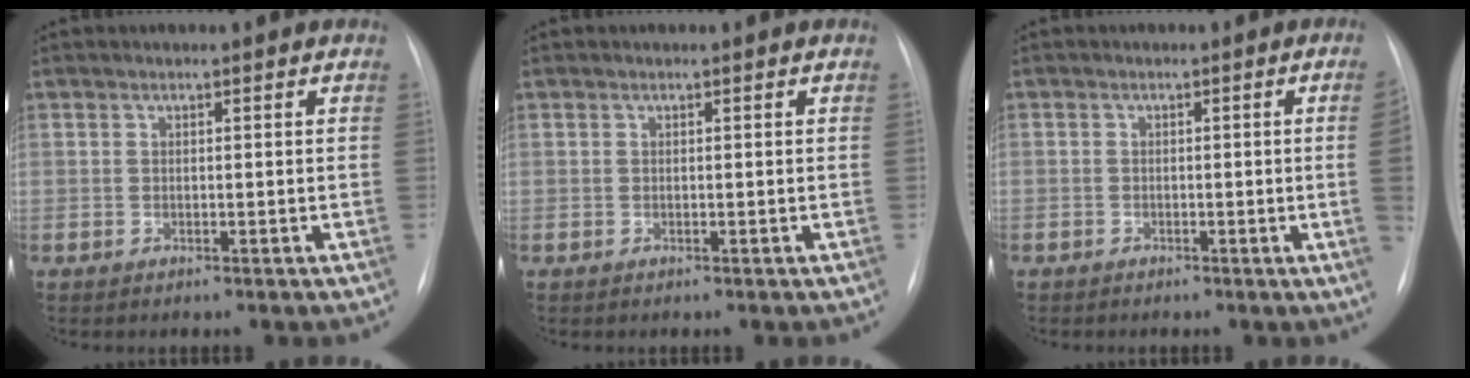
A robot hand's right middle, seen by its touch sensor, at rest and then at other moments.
{"total": 0.0}
{"total": 2.9, "force": [-0.7, -0.6, 2.8], "torque": [-0.035, -0.002, -0.012]}